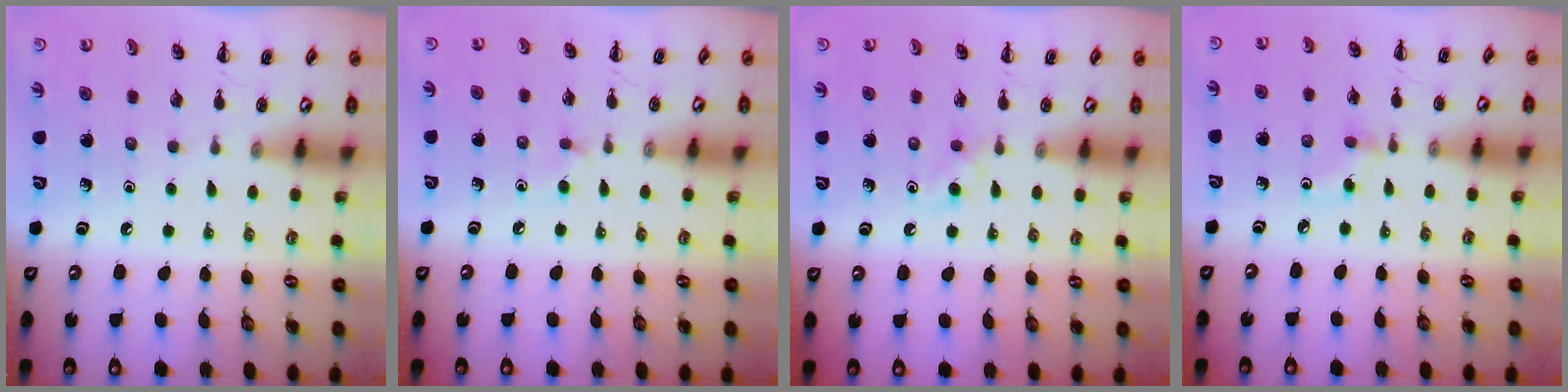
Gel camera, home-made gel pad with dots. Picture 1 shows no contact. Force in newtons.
{"total": 3.9, "press": 3.7, "slide": 1.3}
{"total": 3.6, "press": 3.4, "slide": 1.2}
{"total": 2.6, "press": 2.4, "slide": 1.1}